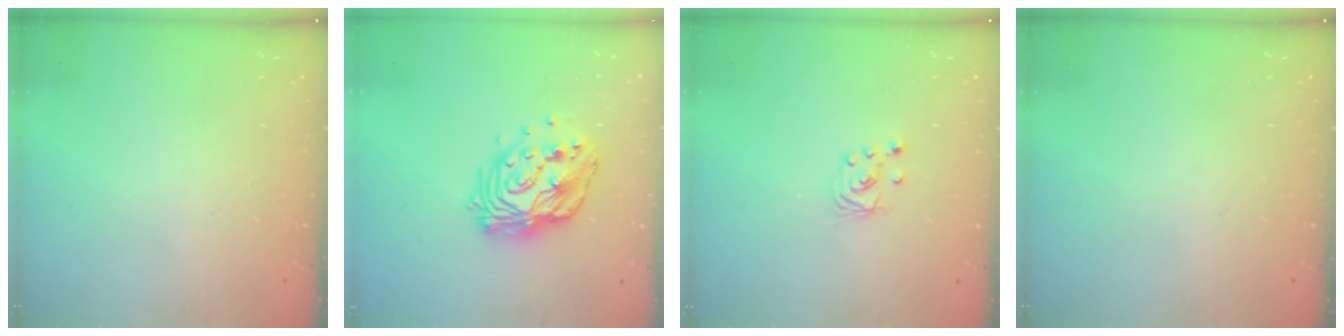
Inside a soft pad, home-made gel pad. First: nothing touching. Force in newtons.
{"total": 14.7, "press": 14.6, "slide": 1.2}
{"total": 2.7, "press": 2.7, "slide": 0.2}
{"total": 0.0}